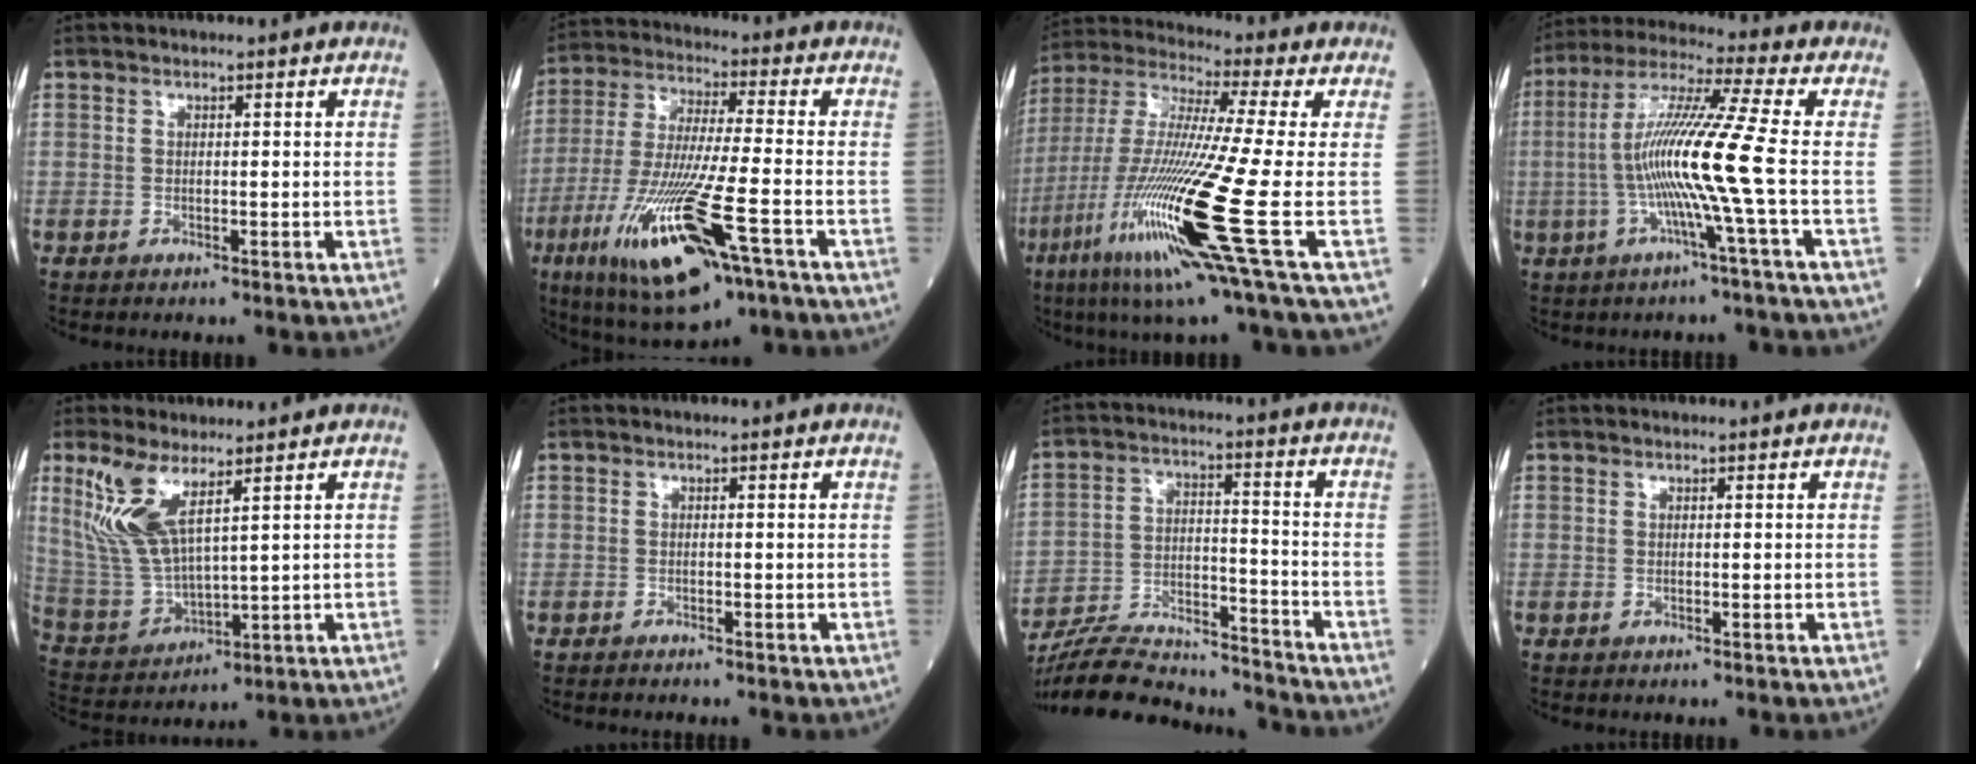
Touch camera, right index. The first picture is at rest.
{"total": 18.5, "force": [-8.3, 2.3, 16.3], "torque": [-0.347, -0.045, -0.144]}
{"total": 20.4, "force": [-6.8, -1.1, 19.2], "torque": [-0.413, -0.040, -0.140]}
{"total": 12.7, "force": [-2.0, -2.2, 12.4], "torque": [-0.240, 0.004, -0.048]}
{"total": 10.0, "force": [5.4, 2.4, 8.0], "torque": [-0.191, -0.003, 0.122]}
{"total": 0.6, "force": [-0.6, 0.0, 0.0], "torque": [-0.005, -0.001, -0.012]}
{"total": 17.6, "force": [-16.8, 2.7, 4.6], "torque": [-0.096, 0.009, -0.272]}
{"total": 0.0}